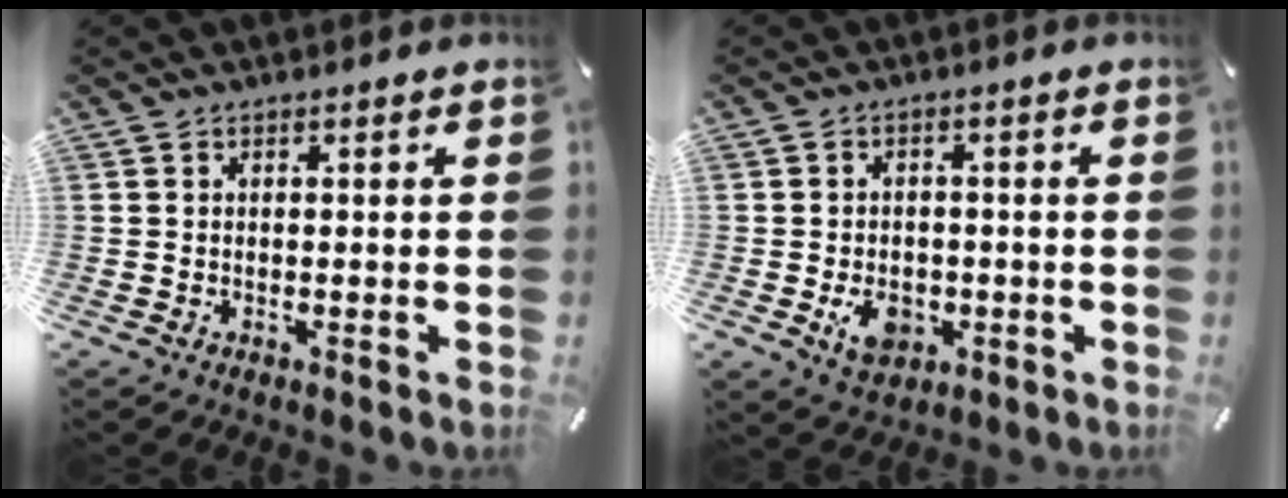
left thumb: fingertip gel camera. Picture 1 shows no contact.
{"total": 6.5, "force": [-1.9, 5.0, 3.6], "torque": [-0.062, 0.001, -0.035]}